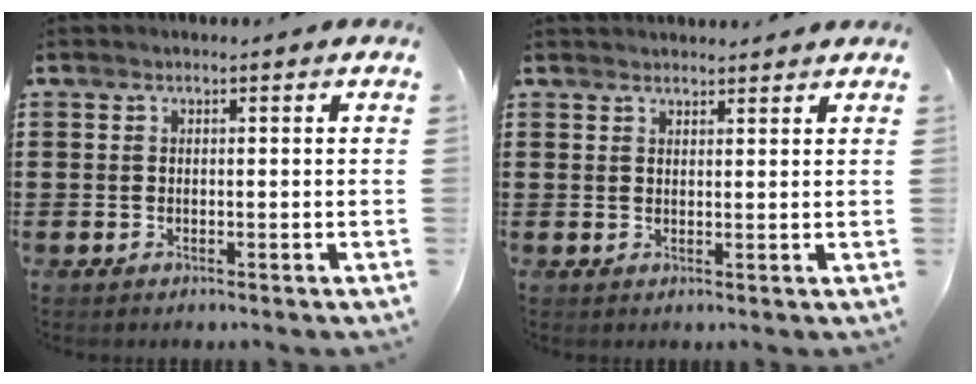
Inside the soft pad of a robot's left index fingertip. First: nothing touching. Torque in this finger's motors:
{"motor_torque": [2.14, 0.00, -1.05, -0.05]}